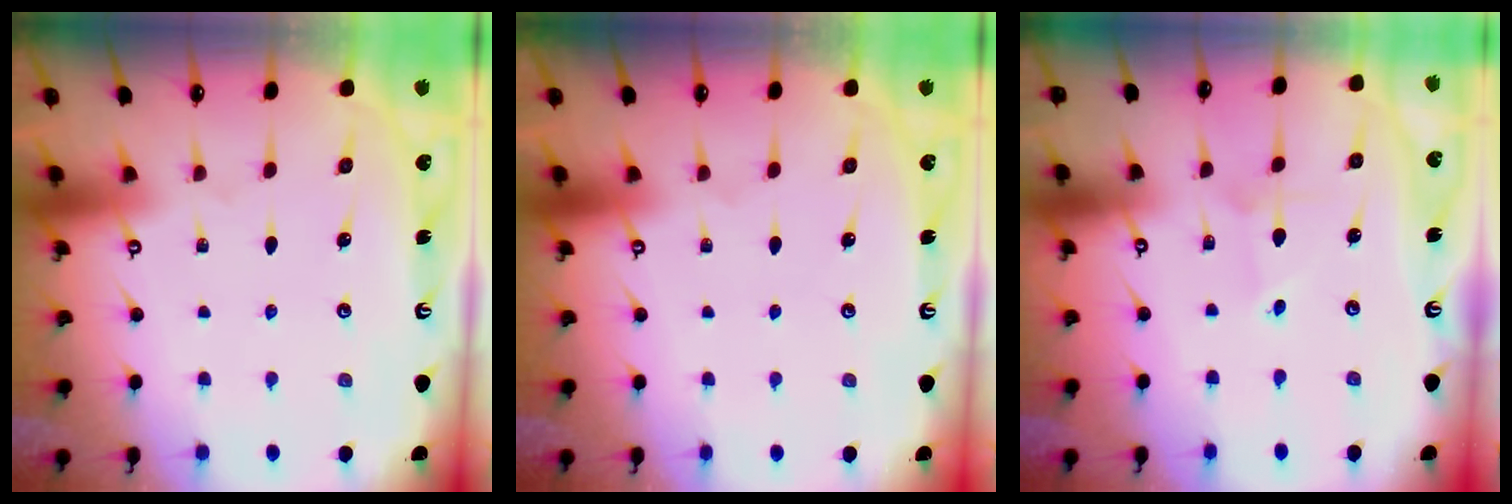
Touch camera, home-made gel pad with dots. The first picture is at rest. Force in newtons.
{"total": 0.0}
{"total": 1.5, "press": 1.5, "slide": 0.1}